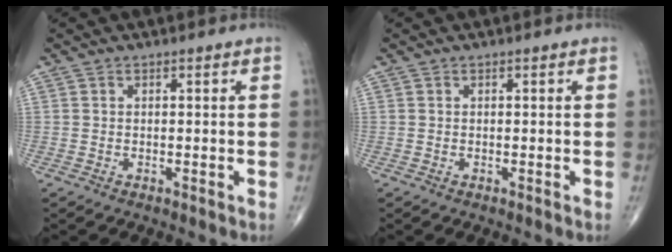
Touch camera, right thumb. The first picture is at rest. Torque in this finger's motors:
{"motor_torque": [0.03, -0.01, 0.04, 0.02, 0.00]}